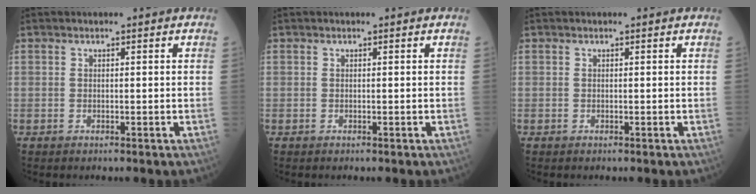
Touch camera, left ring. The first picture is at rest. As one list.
[{"total": 0.0}, {"total": 0.0}]